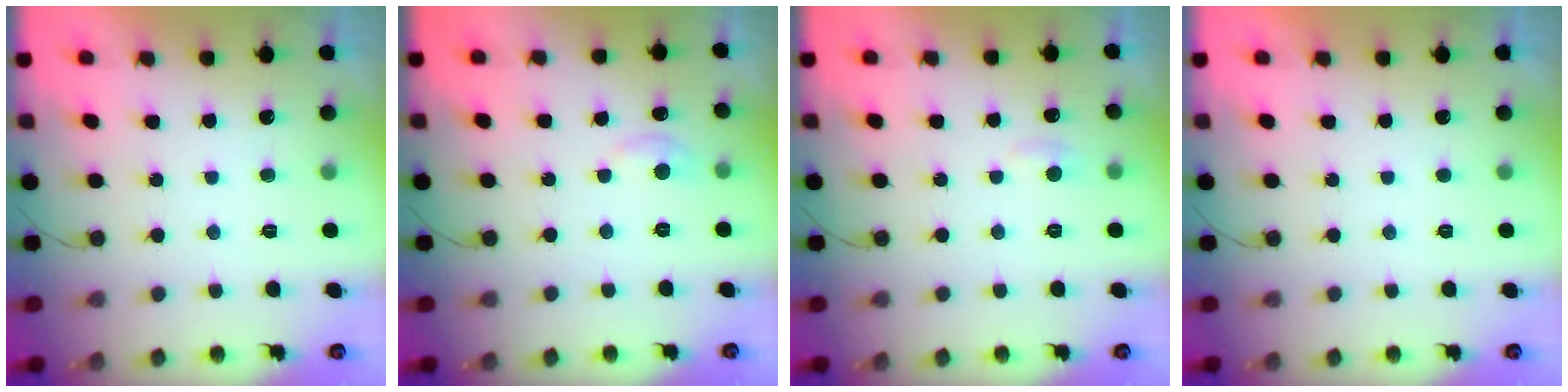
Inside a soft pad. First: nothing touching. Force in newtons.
{"total": 4.8, "press": 4.8, "slide": 0.7}
{"total": 3.9, "press": 3.8, "slide": 0.4}
{"total": 0.0}